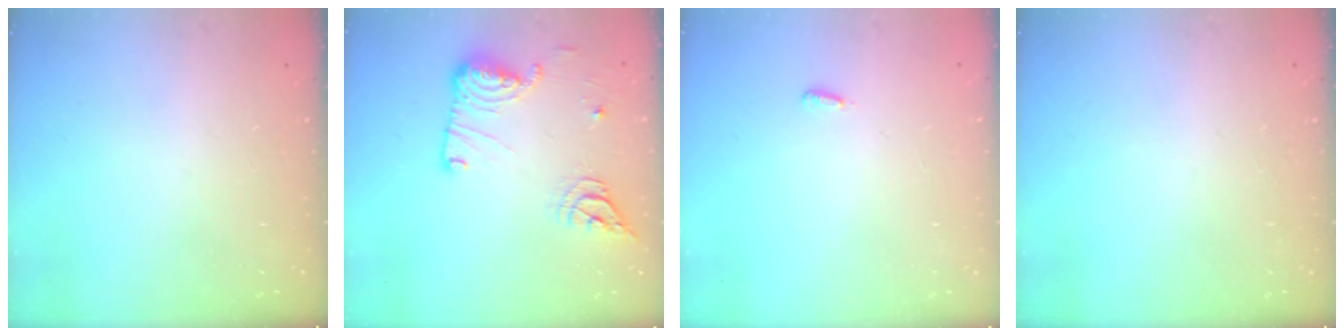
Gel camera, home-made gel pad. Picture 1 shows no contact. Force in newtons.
{"total": 15.8, "press": 15.0, "slide": 4.9}
{"total": 2.7, "press": 2.6, "slide": 0.9}
{"total": 0.0}